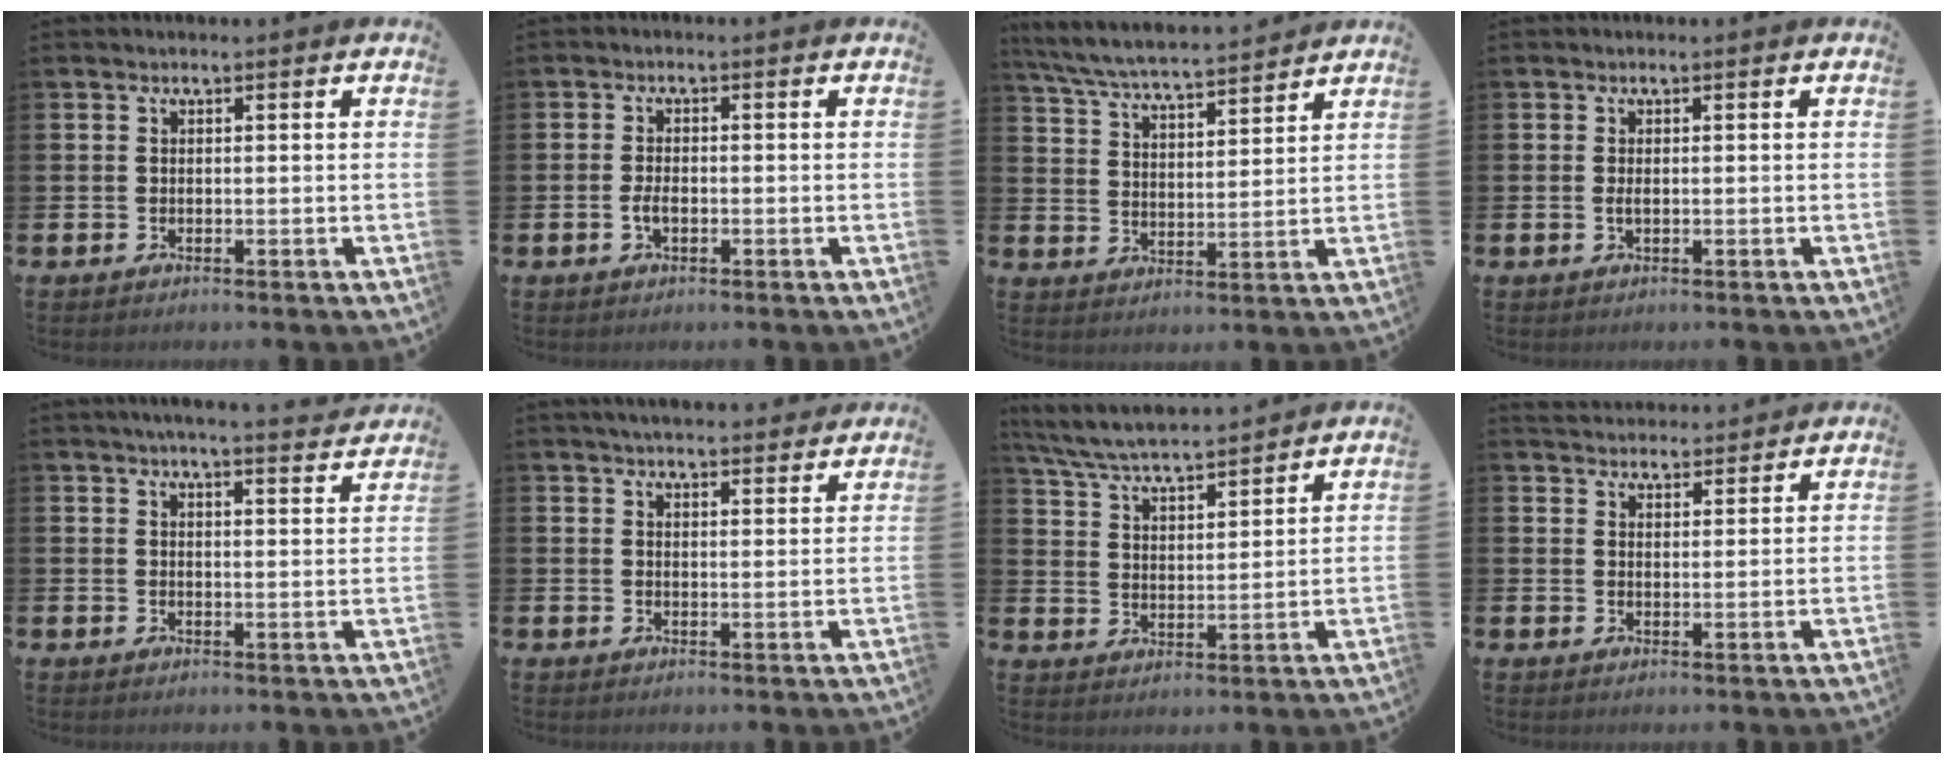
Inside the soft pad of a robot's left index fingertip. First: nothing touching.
{"total": 2.0, "force": [-0.6, 1.0, 1.6], "torque": [-0.024, -0.001, -0.013]}
{"total": 6.5, "force": [6.4, 0.4, 1.4], "torque": [-0.055, -0.040, 0.113]}
{"total": 0.8, "force": [-0.1, 0.2, 0.8], "torque": [-0.017, 0.001, -0.001]}
{"total": 4.4, "force": [4.3, -0.4, 1.1], "torque": [-0.018, -0.025, 0.073]}
{"total": 4.0, "force": [3.9, 0.6, 0.6], "torque": [-0.014, -0.017, 0.071]}
{"total": 6.2, "force": [6.0, 0.5, 1.3], "torque": [-0.053, -0.036, 0.107]}
{"total": 3.9, "force": [3.8, 0.8, -0.1], "torque": [-0.005, -0.019, 0.070]}